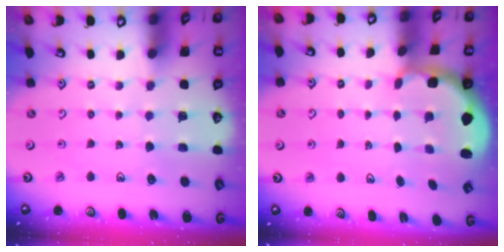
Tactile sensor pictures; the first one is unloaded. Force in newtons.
{"total": 2.3, "press": 1.3, "slide": 1.8}